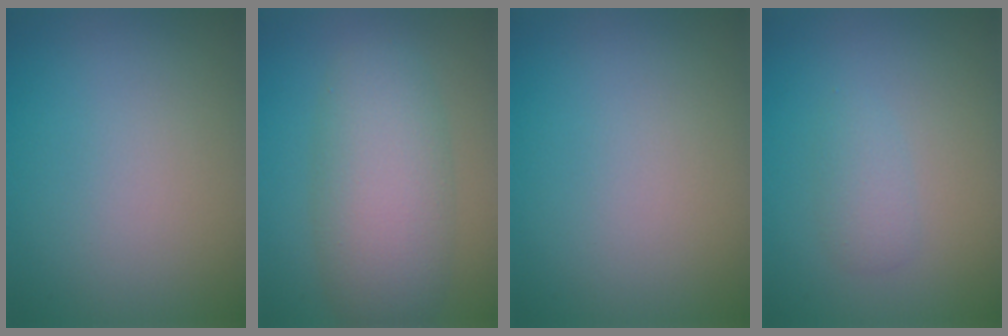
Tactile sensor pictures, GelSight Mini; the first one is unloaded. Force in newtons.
{"total": 6.4, "press": 6.4, "slide": 0.5}
{"total": 0.0}
{"total": 1.4, "press": 1.4, "slide": 0.0}